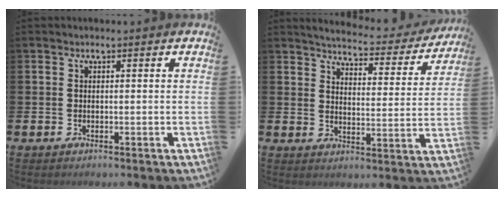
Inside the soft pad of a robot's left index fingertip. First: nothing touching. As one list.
[{"total": 4.3, "force": [4.1, 0.6, 1.0], "torque": [-0.037, -0.034, 0.064]}]